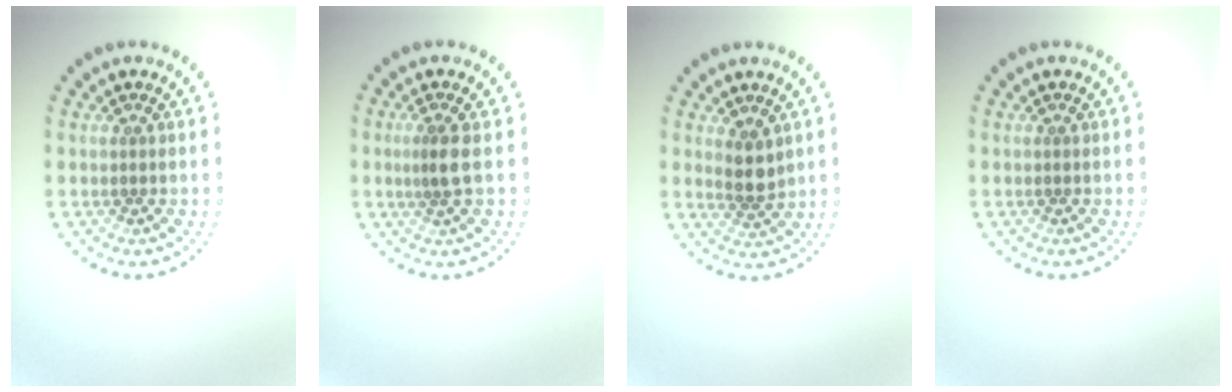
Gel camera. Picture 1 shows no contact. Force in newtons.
{"total": 2.0, "press": 1.6, "slide": 1.2}
{"total": 2.4, "press": 2.1, "slide": 1.2}
{"total": 0.0}